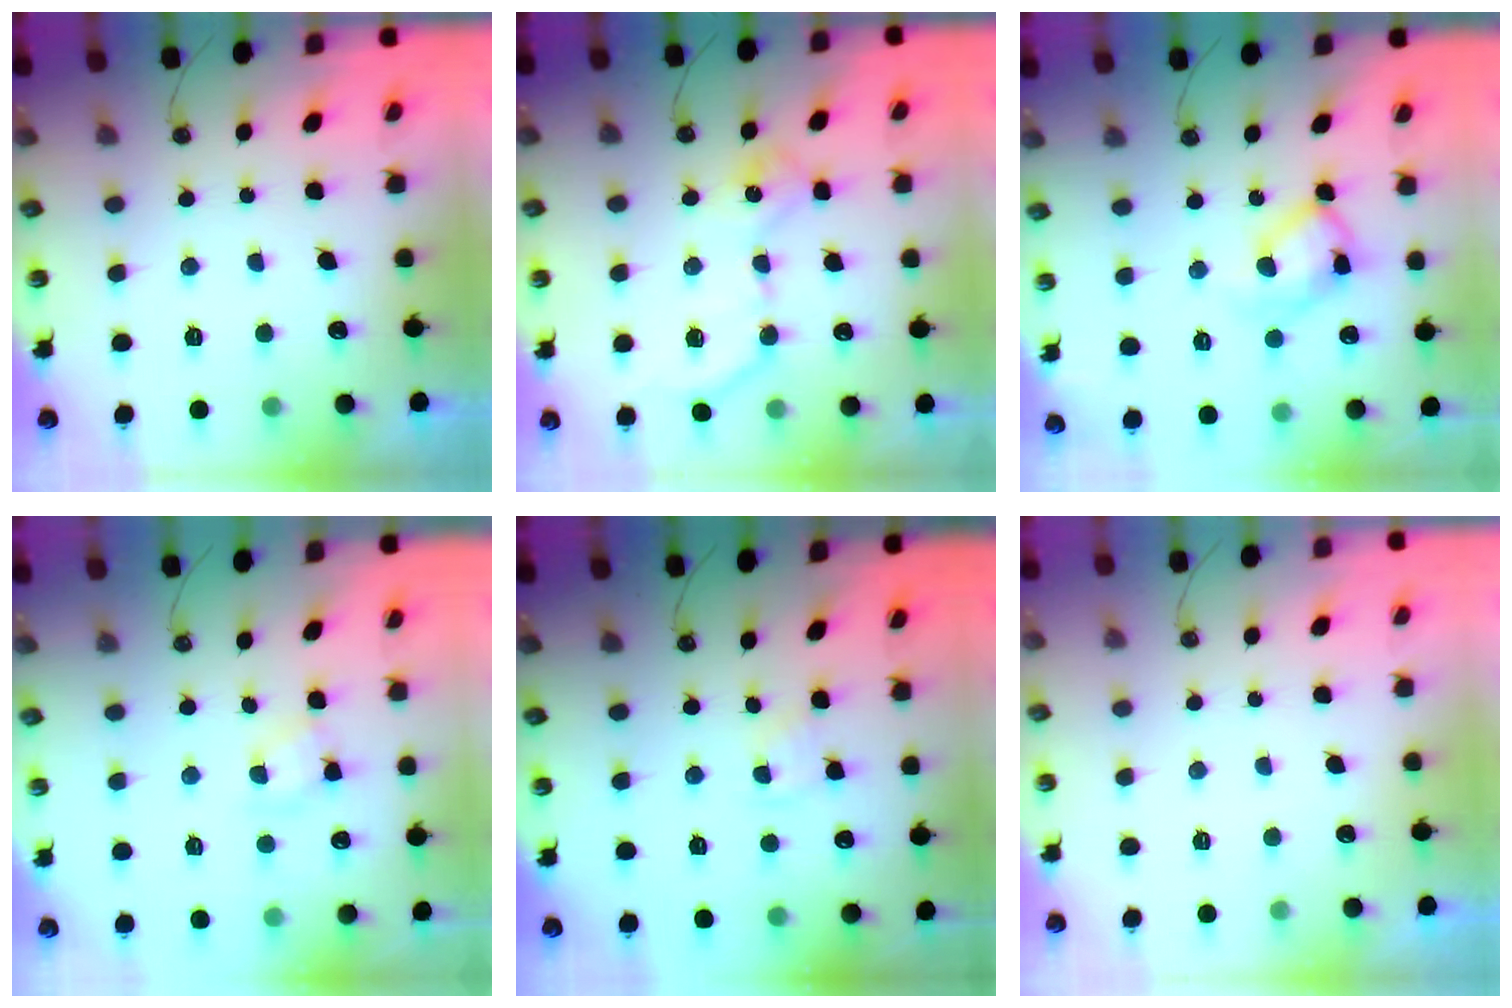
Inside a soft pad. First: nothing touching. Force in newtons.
{"total": 11.5, "press": 11.5, "slide": 0.3}
{"total": 13.2, "press": 13.1, "slide": 1.6}
{"total": 2.9, "press": 2.9, "slide": 0.4}
{"total": 2.2, "press": 2.1, "slide": 0.4}
{"total": 0.0}